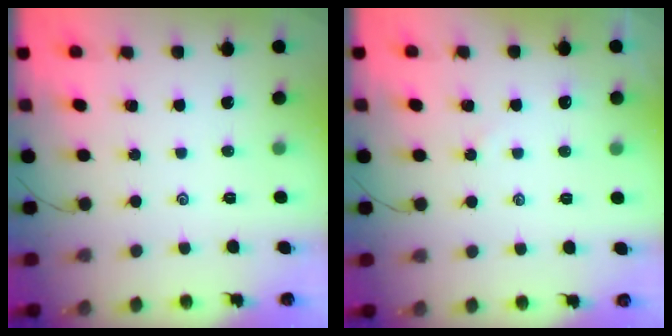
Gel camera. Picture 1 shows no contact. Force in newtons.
{"total": 1.8, "press": 1.8, "slide": 0.3}